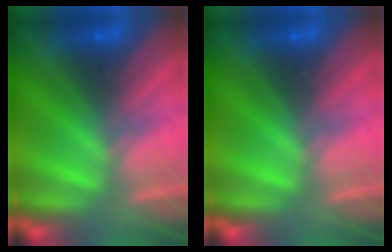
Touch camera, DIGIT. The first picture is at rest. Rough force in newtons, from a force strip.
{"total": 0.0}